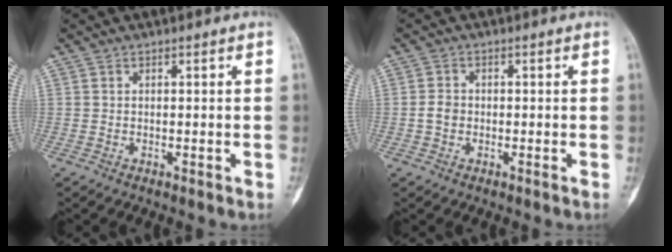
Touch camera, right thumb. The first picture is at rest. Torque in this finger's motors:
{"motor_torque": [0.46, 0.78, 0.13, -0.40, 0.02]}